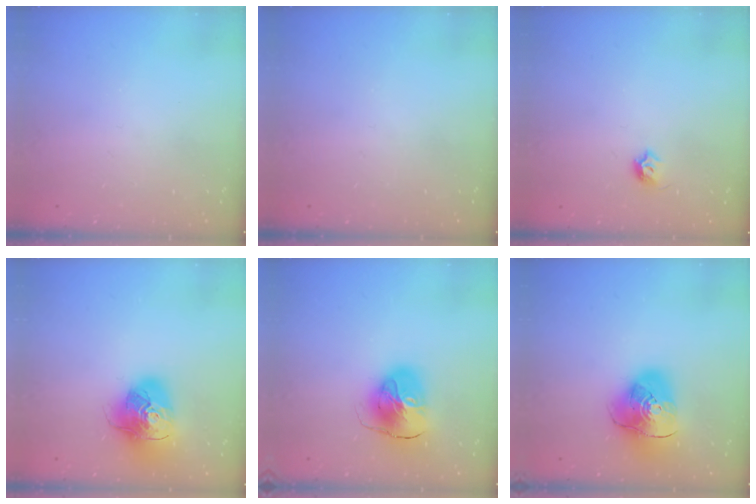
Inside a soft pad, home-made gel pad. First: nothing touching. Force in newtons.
{"total": 0.0}
{"total": 5.0, "press": 4.9, "slide": 0.7}
{"total": 15.9, "press": 15.8, "slide": 2.3}
{"total": 12.3, "press": 12.2, "slide": 1.6}
{"total": 12.3, "press": 12.2, "slide": 1.9}